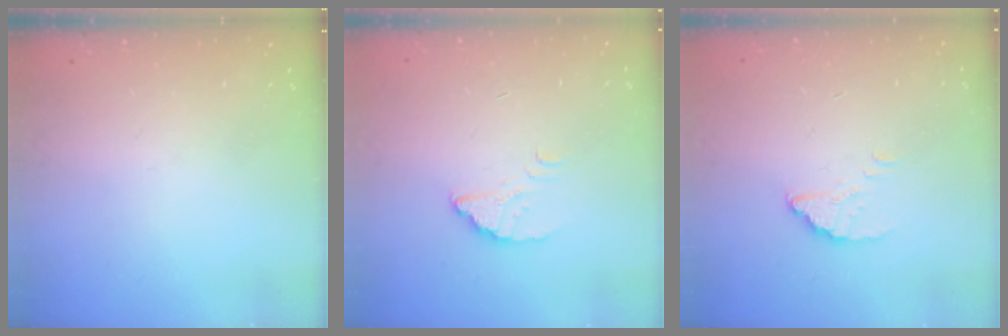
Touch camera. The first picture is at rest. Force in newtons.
{"total": 2.5, "press": 2.5, "slide": 0.3}
{"total": 2.1, "press": 2.1, "slide": 0.2}